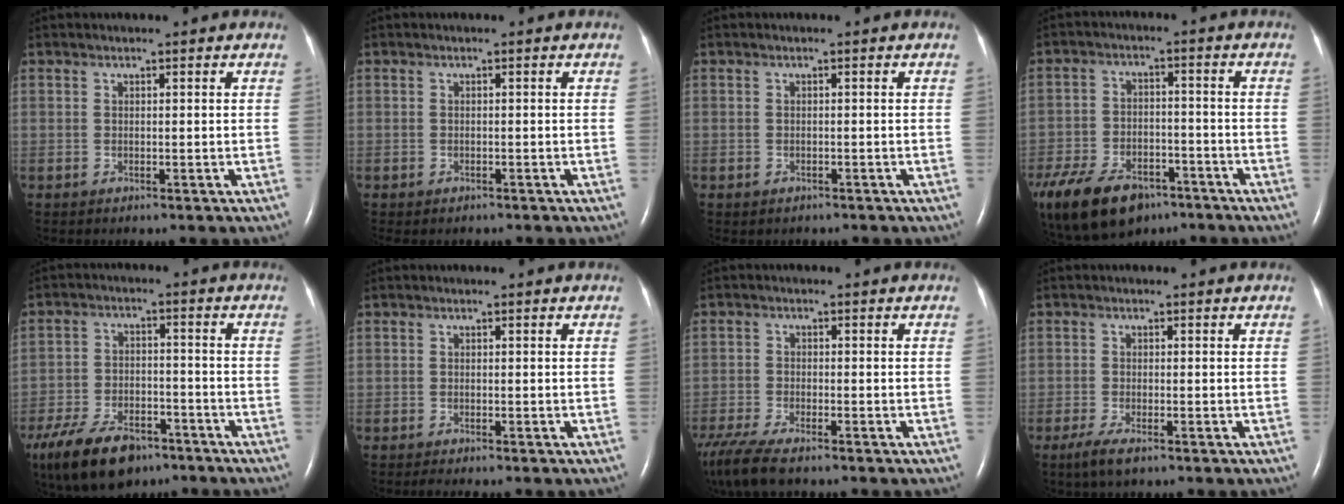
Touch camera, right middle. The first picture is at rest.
{"total": 2.0, "force": [-1.7, 0.9, 0.5], "torque": [-0.010, -0.002, -0.020]}
{"total": 1.1, "force": [-0.8, 0.6, 0.1], "torque": [-0.008, 0.001, -0.012]}
{"total": 19.6, "force": [-12.6, 10.9, 10.3], "torque": [-0.279, -0.027, -0.204]}
{"total": 13.0, "force": [-9.1, 6.0, 7.2], "torque": [-0.143, -0.013, -0.155]}
{"total": 1.6, "force": [-1.3, 0.0, 0.9], "torque": [-0.017, -0.005, -0.019]}
{"total": 9.9, "force": [-7.7, 2.1, 5.8], "torque": [-0.120, -0.024, -0.138]}
{"total": 3.4, "force": [-2.2, 0.7, 2.5], "torque": [-0.058, -0.008, -0.042]}